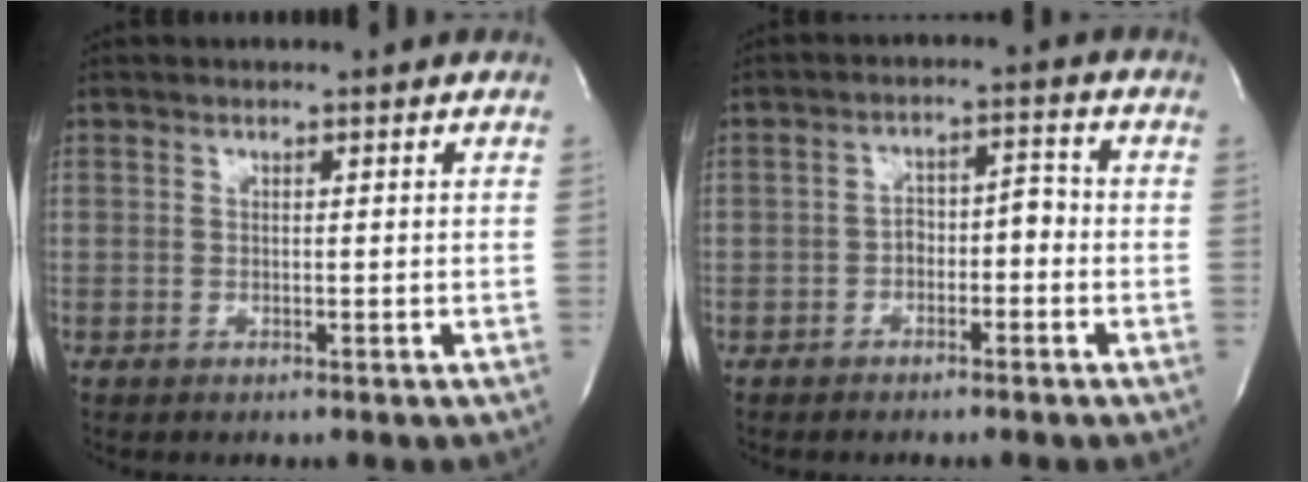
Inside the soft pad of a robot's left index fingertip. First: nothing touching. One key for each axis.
{"total": 4.2, "fx": -1.7, "fy": 2.1, "fz": 3.3, "tx": -0.050, "ty": 0.026, "tz": -0.028}